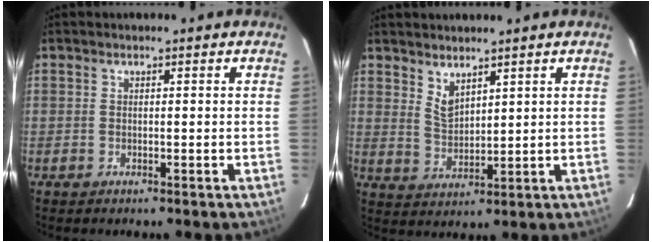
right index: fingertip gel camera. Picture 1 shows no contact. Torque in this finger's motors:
{"motor_torque": [-0.02, 0.17, 0.02, 0.00]}